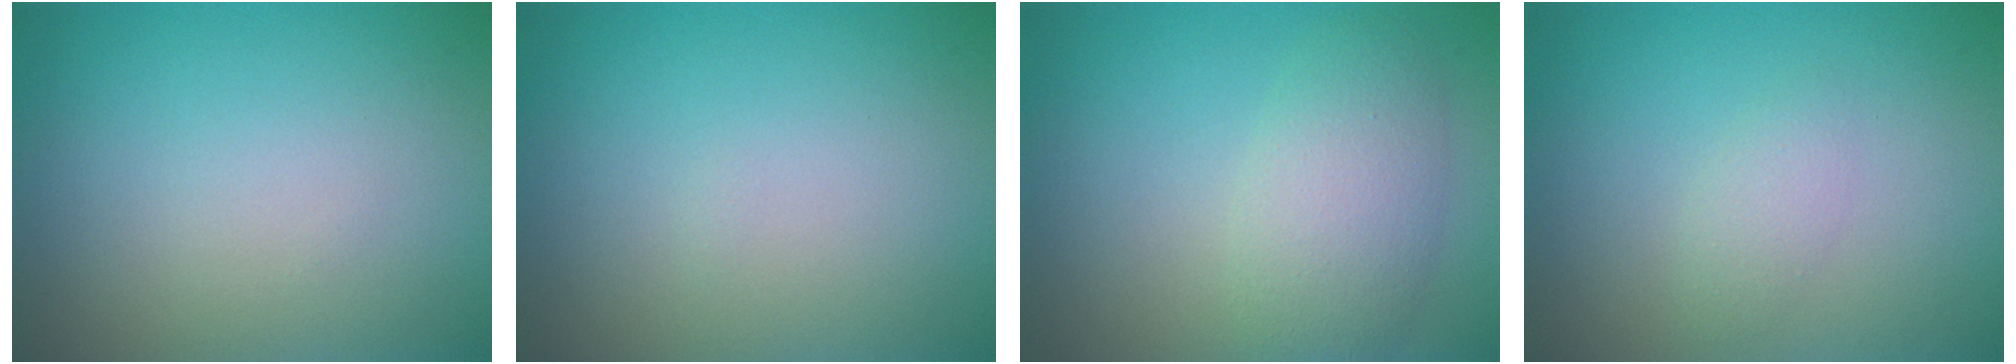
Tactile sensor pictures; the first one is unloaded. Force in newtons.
{"total": 0.0}
{"total": 4.1, "press": 4.1, "slide": 0.1}
{"total": 1.3, "press": 1.3, "slide": 0.0}